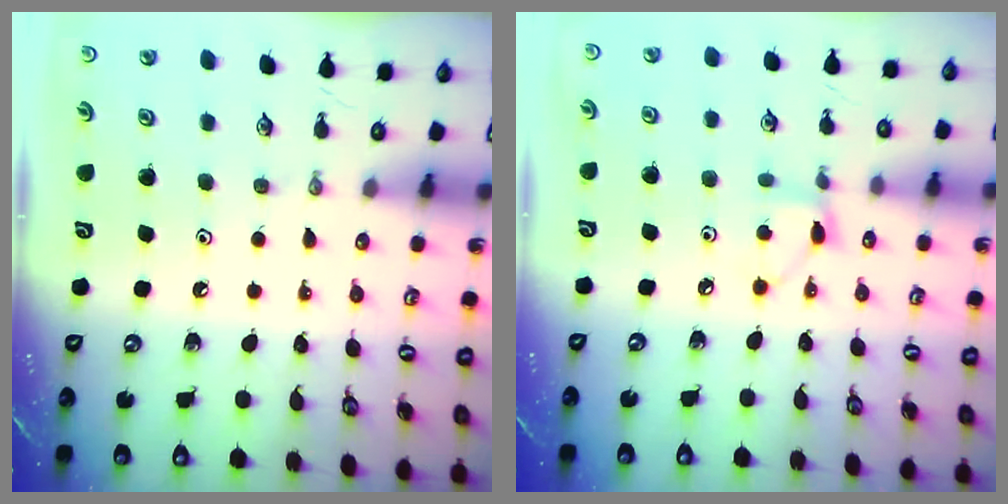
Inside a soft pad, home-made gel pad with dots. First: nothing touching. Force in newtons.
{"total": 5.5, "press": 5.4, "slide": 0.8}